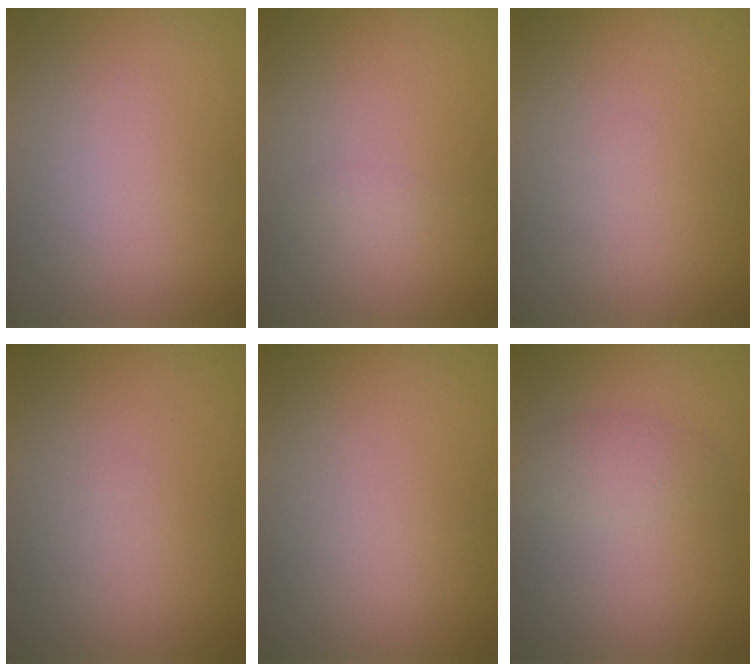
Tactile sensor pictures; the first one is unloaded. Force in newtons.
{"total": 0.6, "press": 0.6, "slide": 0.0}
{"total": 0.0}
{"total": 0.0}
{"total": 0.0}
{"total": 1.8, "press": 1.8, "slide": 0.0}